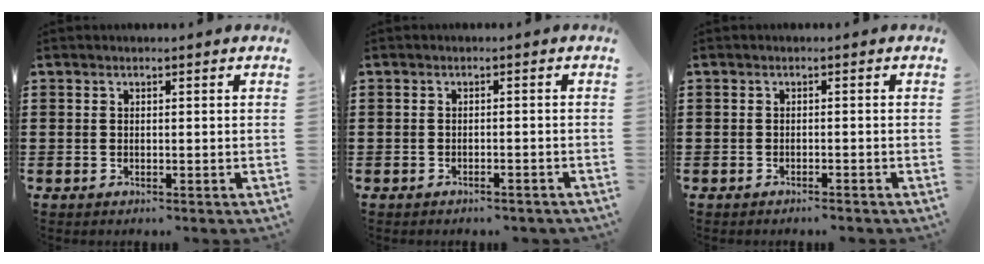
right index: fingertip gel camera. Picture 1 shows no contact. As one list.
[{"total": 1.2, "force": [-1.2, 0.1, 0.2], "torque": [-0.008, -0.001, -0.025]}, {"total": 0.9, "force": [-0.9, -0.1, 0.2], "torque": [-0.006, -0.003, -0.018]}]